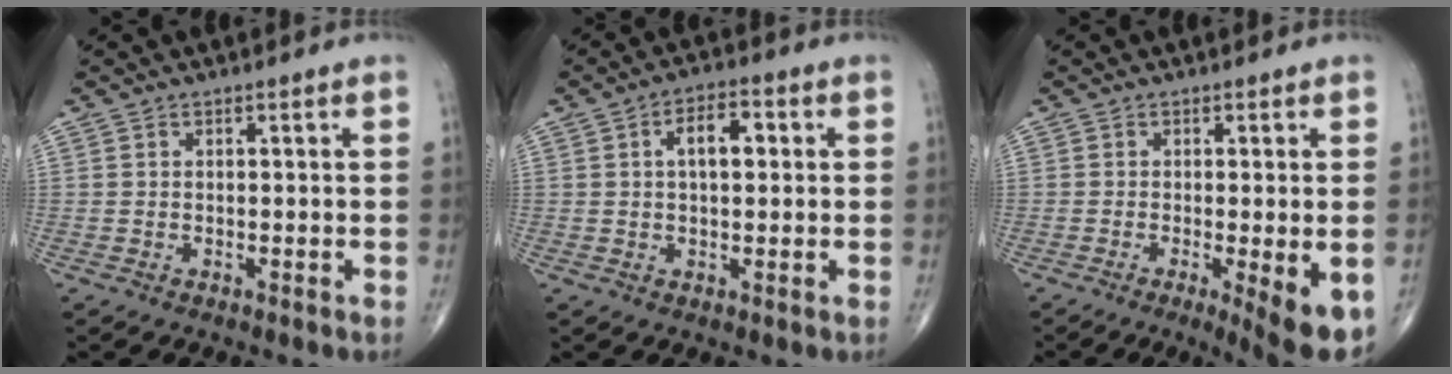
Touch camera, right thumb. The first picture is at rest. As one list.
[{"total": 6.4, "force": [1.2, 3.3, 5.4], "torque": [-0.077, 0.012, 0.016]}, {"total": 9.0, "force": [-3.4, 1.8, 8.1], "torque": [-0.107, -0.023, -0.048]}]